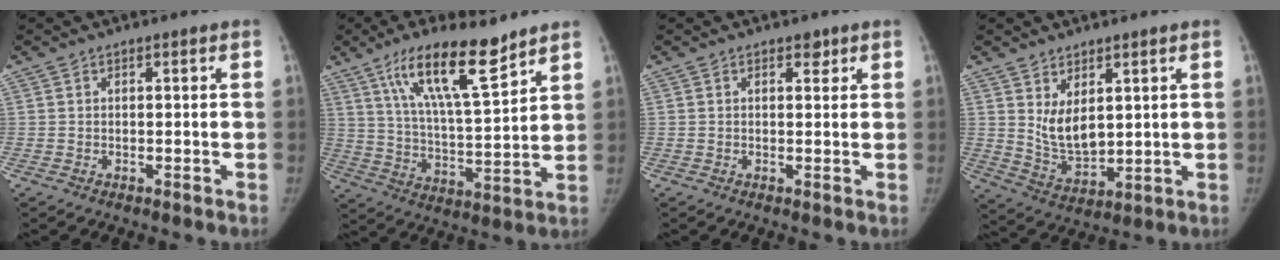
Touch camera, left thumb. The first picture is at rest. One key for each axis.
{"total": 15.5, "fx": 10.1, "fy": 3.7, "fz": 11.2, "tx": -0.182, "ty": -0.053, "tz": 0.189}
{"total": 1.5, "fx": 1.0, "fy": 0.9, "fz": 0.6, "tx": 0.005, "ty": -0.005, "tz": 0.011}
{"total": 7.6, "fx": 2.6, "fy": 4.3, "fz": 5.7, "tx": -0.083, "ty": -0.031, "tz": 0.068}